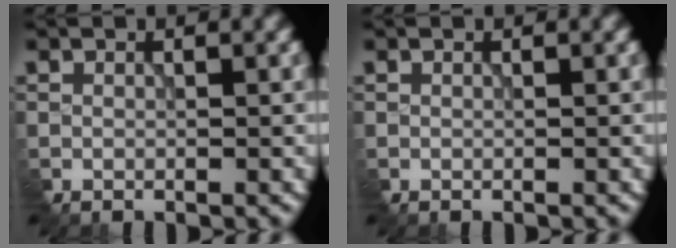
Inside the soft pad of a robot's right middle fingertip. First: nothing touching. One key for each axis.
{"total": 0.0}